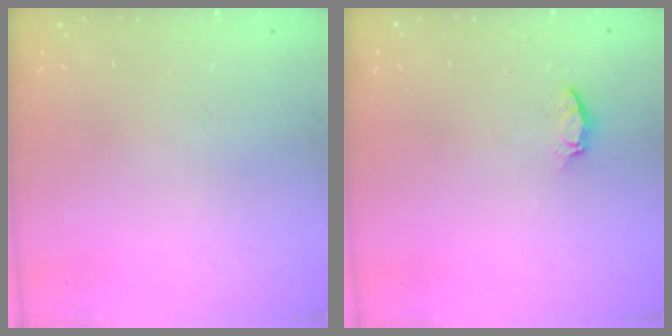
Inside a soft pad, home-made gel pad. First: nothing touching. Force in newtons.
{"total": 3.1, "press": 3.1, "slide": 0.4}